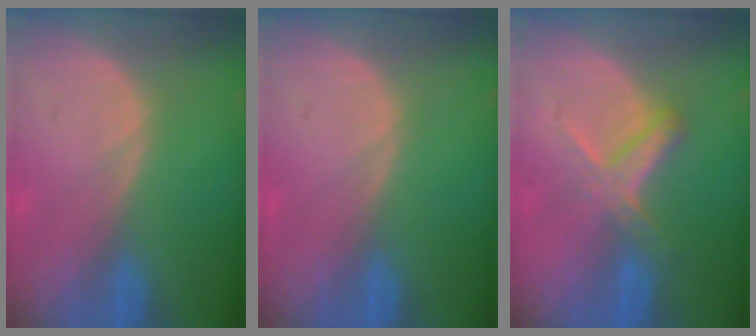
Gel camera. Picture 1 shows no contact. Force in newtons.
{"total": 0.0}
{"total": 5.6, "press": 5.1, "slide": 2.3}